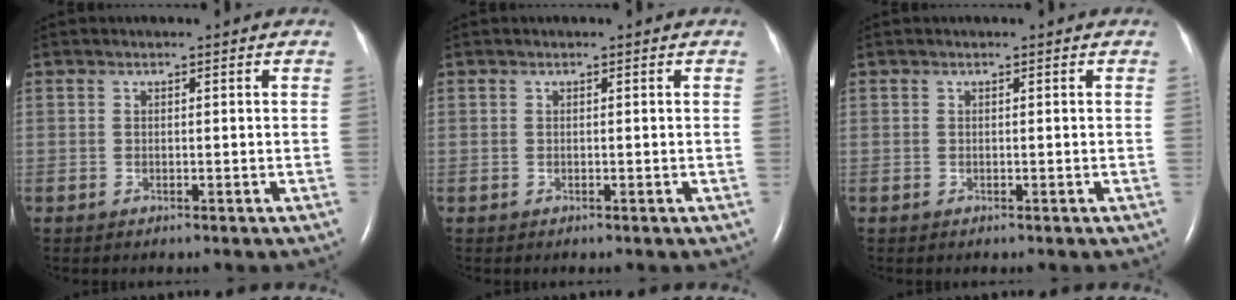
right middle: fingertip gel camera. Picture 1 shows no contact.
{"total": 0.0}
{"total": 0.0}